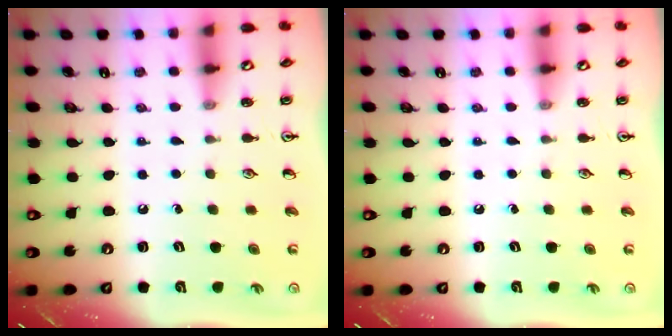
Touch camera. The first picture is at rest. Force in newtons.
{"total": 0.0}